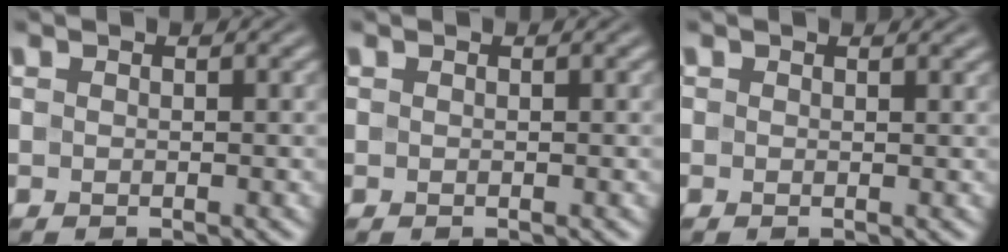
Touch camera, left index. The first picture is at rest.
{"total": 0.0}
{"total": 0.6, "force": [0.6, 0.2, 0.1], "torque": [-0.001, -0.003, 0.008]}